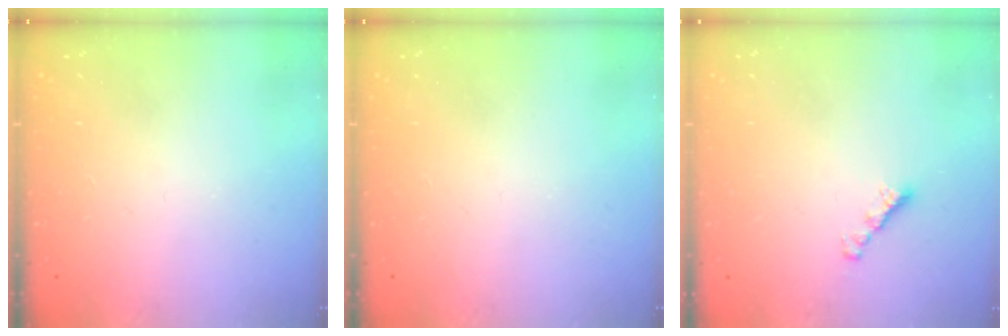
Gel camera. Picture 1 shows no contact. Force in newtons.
{"total": 0.0}
{"total": 2.5, "press": 2.5, "slide": 0.5}